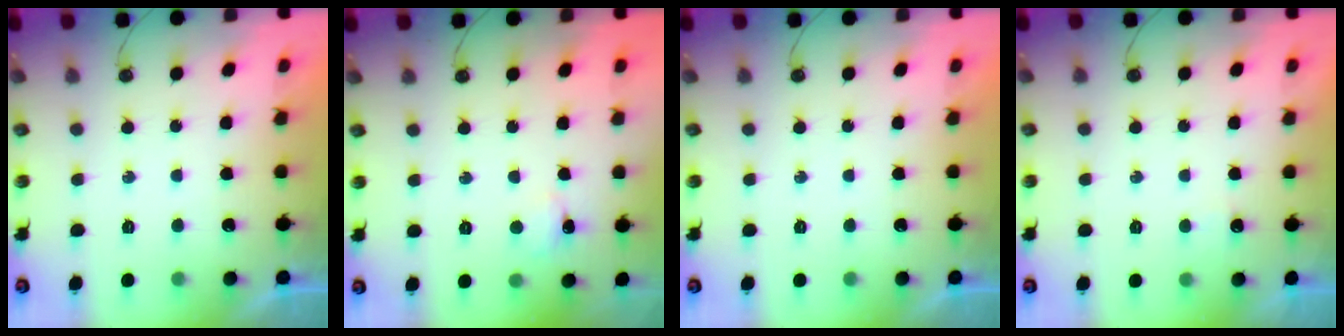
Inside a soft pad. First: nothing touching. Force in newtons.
{"total": 3.4, "press": 2.9, "slide": 1.7}
{"total": 0.0}
{"total": 3.2, "press": 3.1, "slide": 0.6}